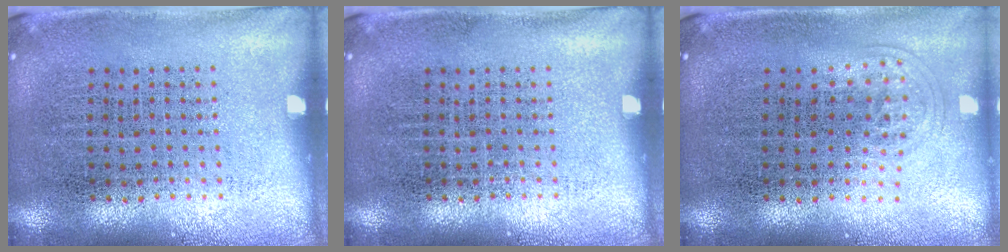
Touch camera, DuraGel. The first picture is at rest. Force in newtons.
{"total": 0.0}
{"total": 1.0, "press": 0.6, "slide": 0.7}